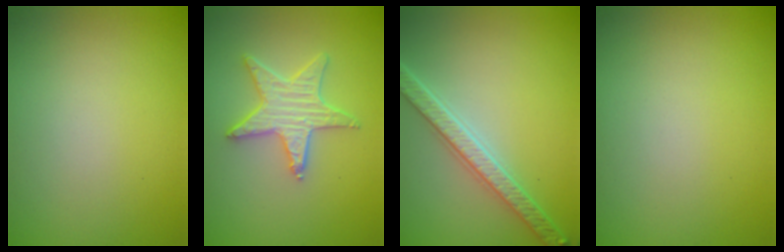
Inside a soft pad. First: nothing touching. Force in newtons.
{"total": 3.9, "press": 3.6, "slide": 1.6}
{"total": 4.2, "press": 3.6, "slide": 2.2}
{"total": 0.0}